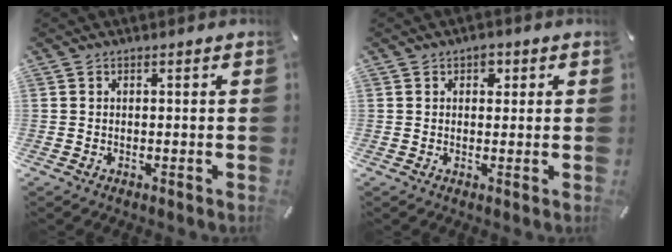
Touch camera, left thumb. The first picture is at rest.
{"total": 2.0, "force": [0.9, 1.6, 0.9], "torque": [0.002, -0.004, 0.009]}